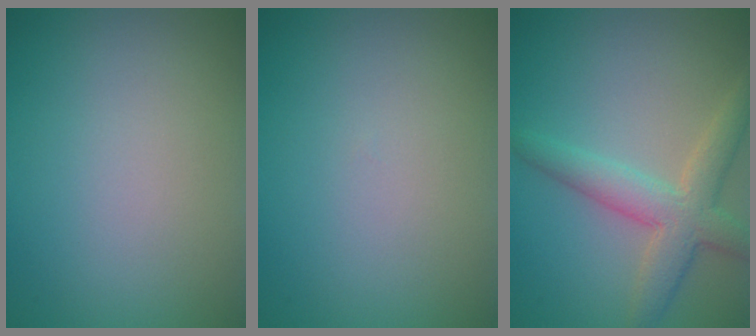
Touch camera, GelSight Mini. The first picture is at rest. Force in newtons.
{"total": 0.0}
{"total": 4.5, "press": 4.5, "slide": 0.1}